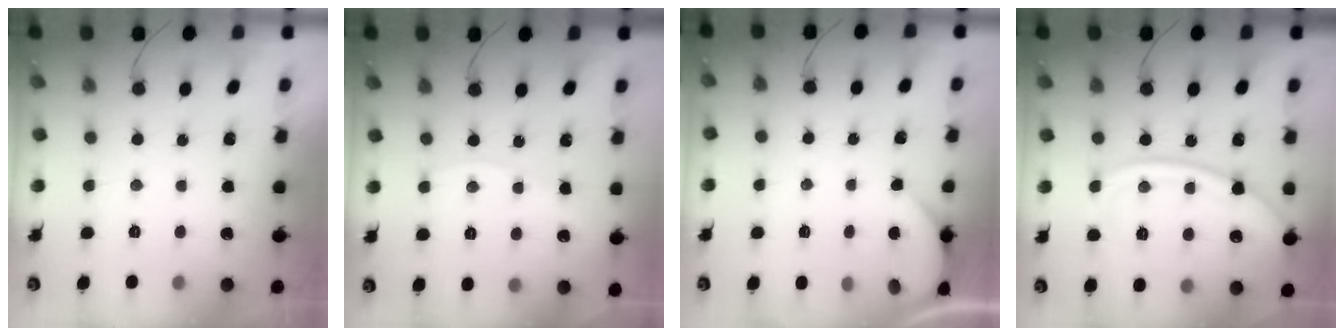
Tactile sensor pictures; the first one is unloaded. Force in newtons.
{"total": 2.5, "press": 2.5, "slide": 0.3}
{"total": 2.7, "press": 2.7, "slide": 0.3}
{"total": 13.5, "press": 13.4, "slide": 1.8}